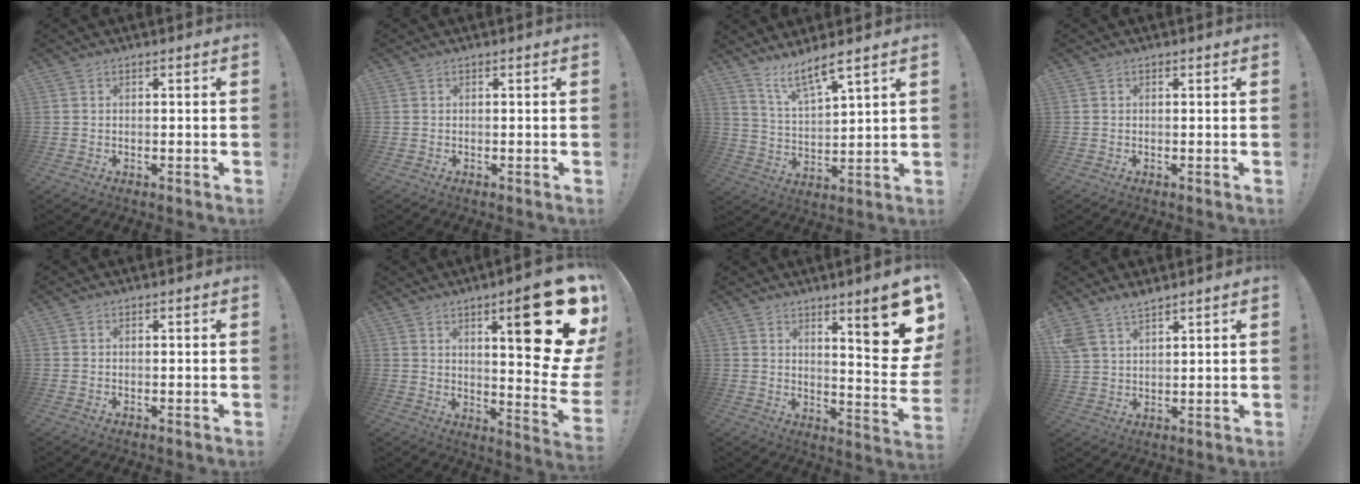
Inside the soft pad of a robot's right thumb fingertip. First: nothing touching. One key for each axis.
{"total": 0.0}
{"total": 9.2, "fx": 7.5, "fy": 1.3, "fz": 5.2, "tx": -0.089, "ty": -0.052, "tz": 0.133}
{"total": 0.0}
{"total": 0.0}
{"total": 22.7, "fx": 9.1, "fy": 5.0, "fz": 20.2, "tx": -0.256, "ty": -0.079, "tz": 0.138}
{"total": 14.6, "fx": 7.3, "fy": 2.1, "fz": 12.4, "tx": -0.162, "ty": -0.067, "tz": 0.107}
{"total": 5.9, "fx": 5.2, "fy": 1.9, "fz": 2.0, "tx": -0.044, "ty": -0.025, "tz": 0.101}